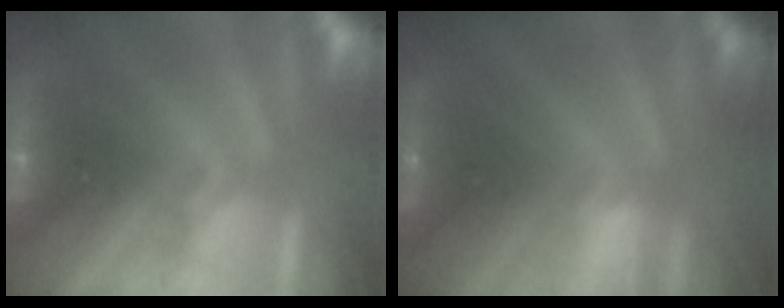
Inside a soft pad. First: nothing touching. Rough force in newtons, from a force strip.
{"total": 1.6}